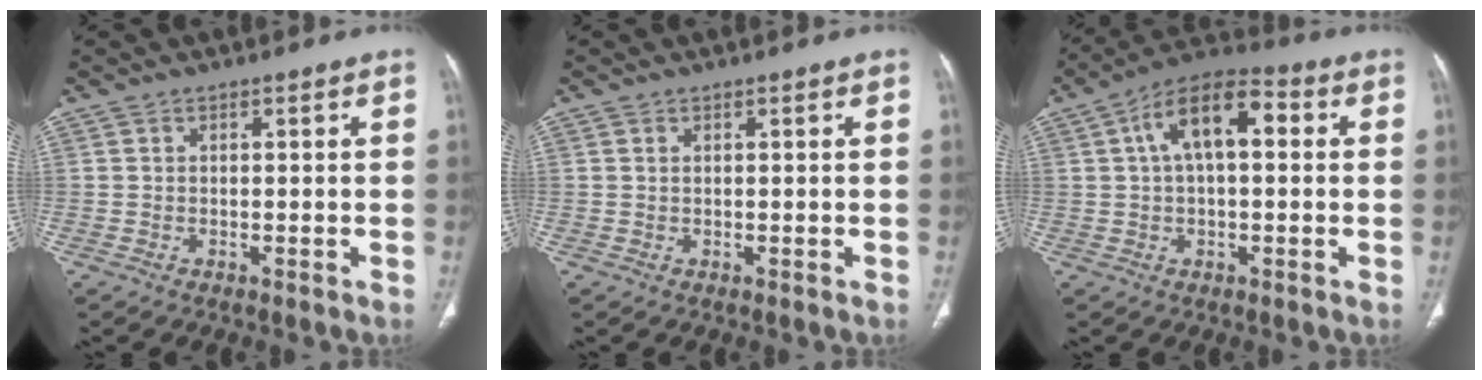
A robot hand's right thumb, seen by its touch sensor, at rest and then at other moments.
{"total": 0.0}
{"total": 12.0, "force": [2.6, 6.0, 10.1], "torque": [-0.167, 0.034, 0.033]}